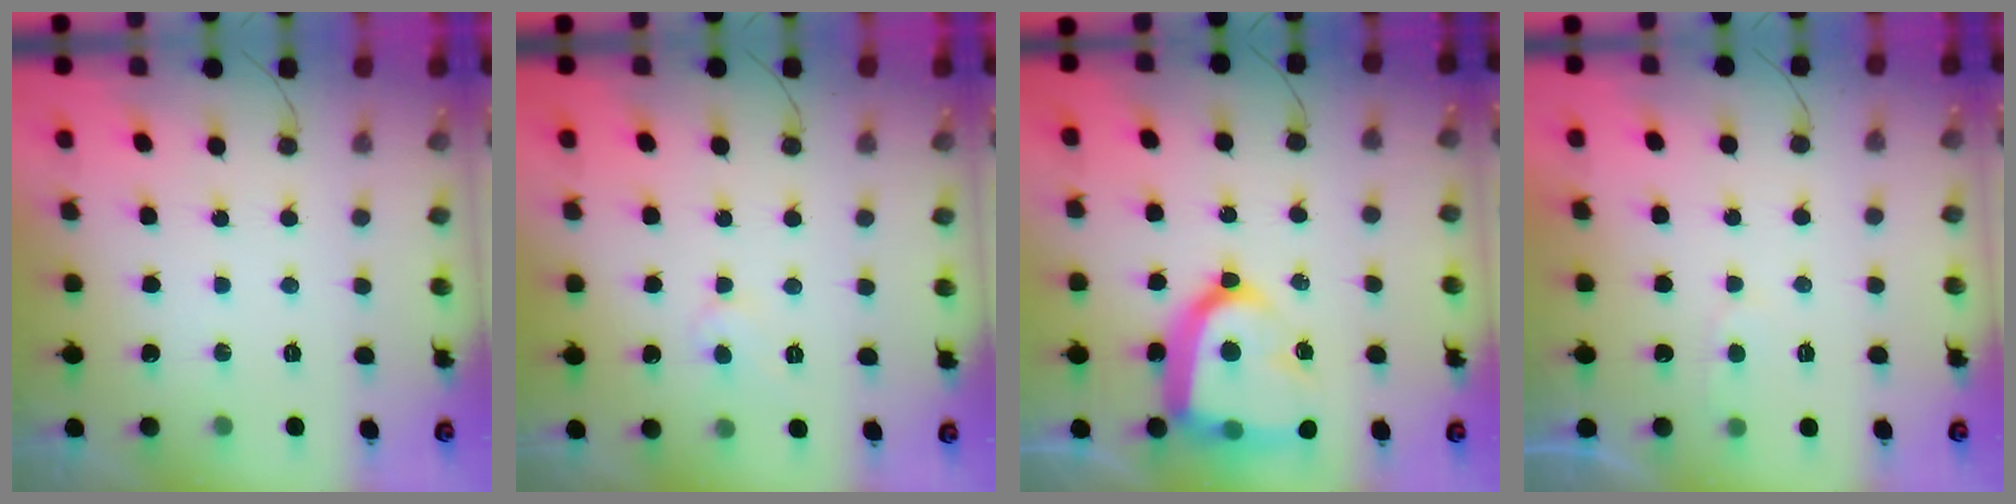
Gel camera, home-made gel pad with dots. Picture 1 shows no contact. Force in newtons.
{"total": 3.7, "press": 3.7, "slide": 0.3}
{"total": 21.2, "press": 21.1, "slide": 2.2}
{"total": 2.5, "press": 2.5, "slide": 0.3}